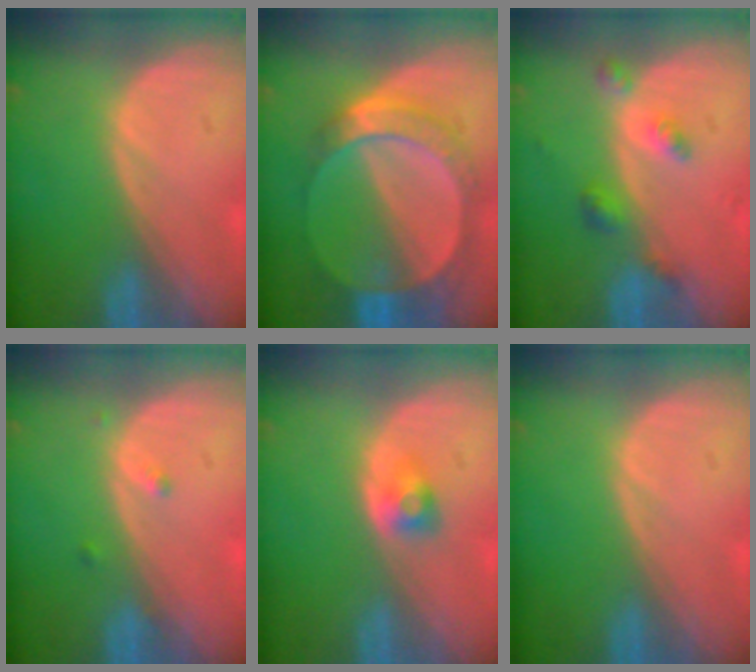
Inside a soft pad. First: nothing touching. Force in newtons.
{"total": 8.2, "press": 7.7, "slide": 2.7}
{"total": 4.2, "press": 3.9, "slide": 1.6}
{"total": 1.3, "press": 1.1, "slide": 0.7}
{"total": 2.6, "press": 2.3, "slide": 1.2}
{"total": 0.0}